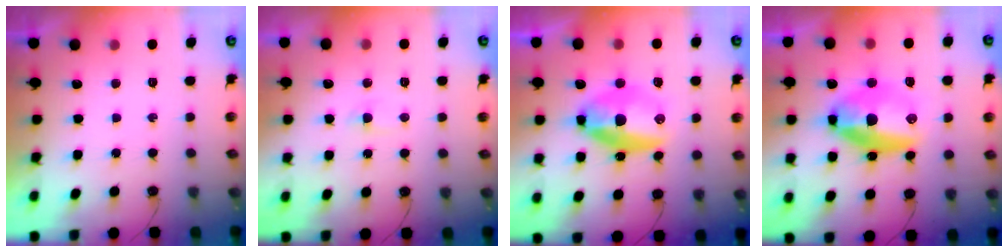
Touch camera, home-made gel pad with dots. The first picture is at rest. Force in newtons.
{"total": 2.5, "press": 2.5, "slide": 0.4}
{"total": 12.3, "press": 12.3, "slide": 0.4}
{"total": 14.2, "press": 14.1, "slide": 2.3}